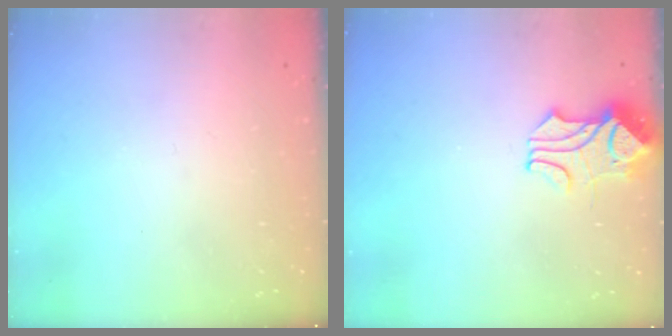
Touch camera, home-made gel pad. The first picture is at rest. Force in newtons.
{"total": 1.8, "press": 1.4, "slide": 1.1}